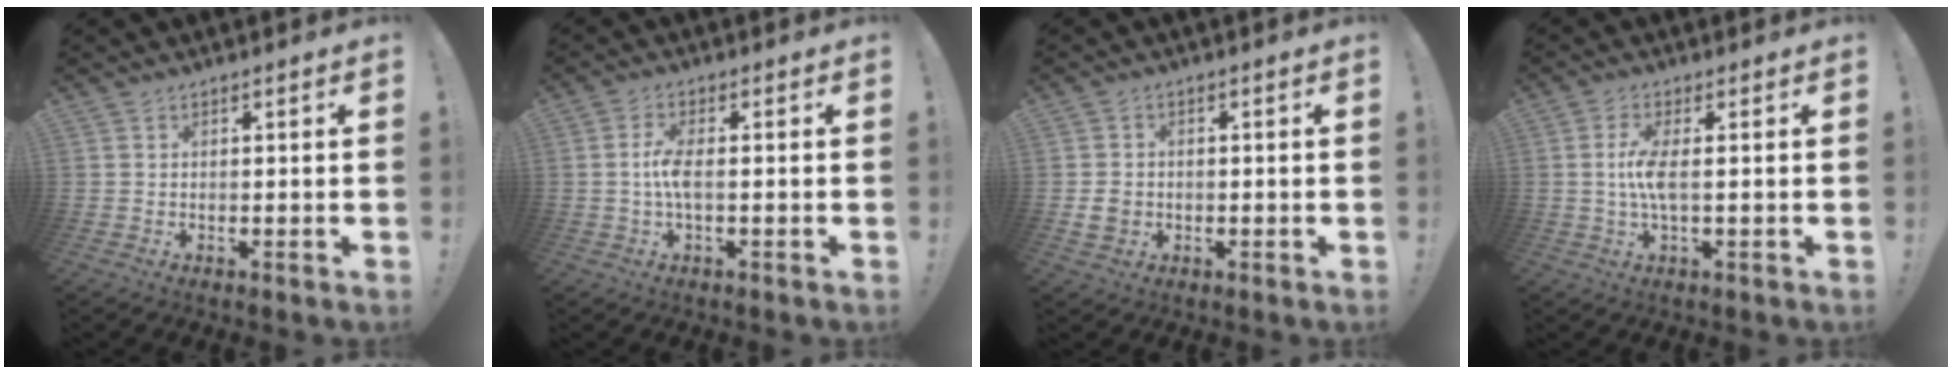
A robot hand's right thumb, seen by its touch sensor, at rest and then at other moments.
{"total": 5.4, "force": [-0.5, 1.7, 5.1], "torque": [-0.108, 0.000, -0.011]}
{"total": 4.4, "force": [-0.5, 3.7, 2.3], "torque": [-0.038, 0.000, -0.010]}
{"total": 6.3, "force": [0.0, 1.6, 6.1], "torque": [-0.126, -0.008, -0.007]}